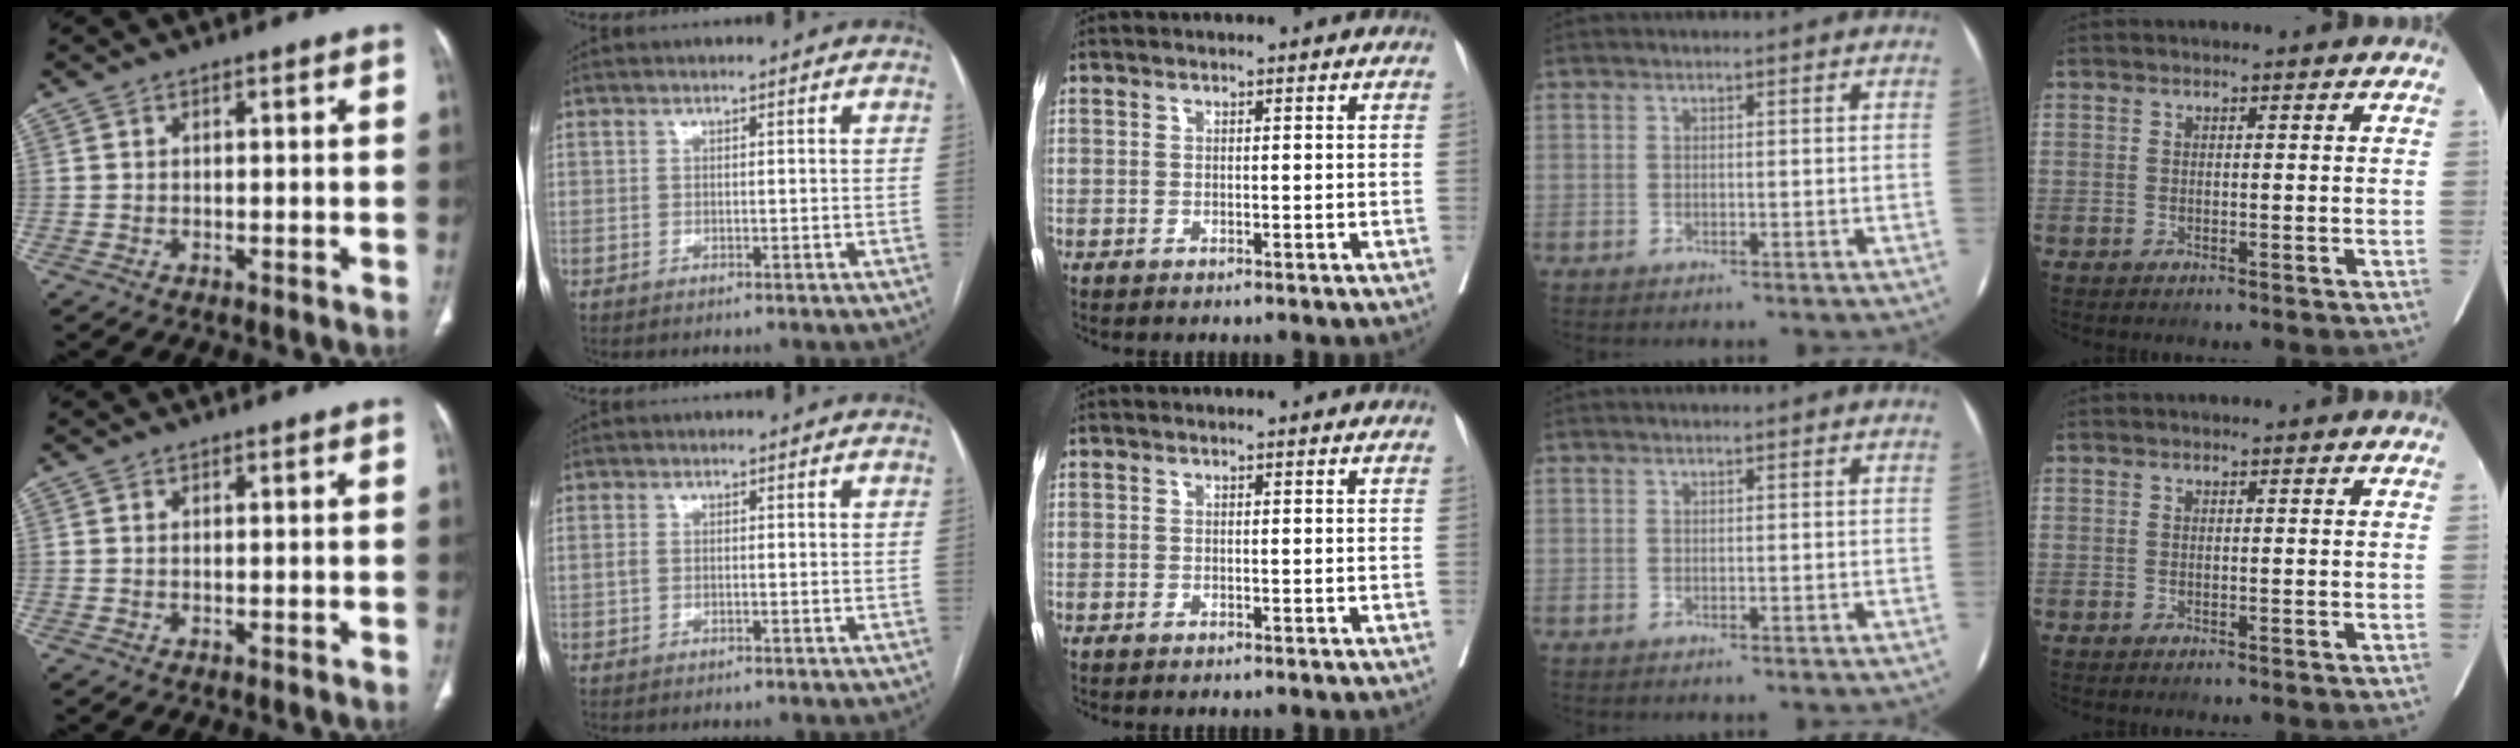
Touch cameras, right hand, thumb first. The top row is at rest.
{"index": {"total": 1.0, "force": [0.0, 0.7, 0.7], "torque": [-0.021, 0.006, 0.002]}}